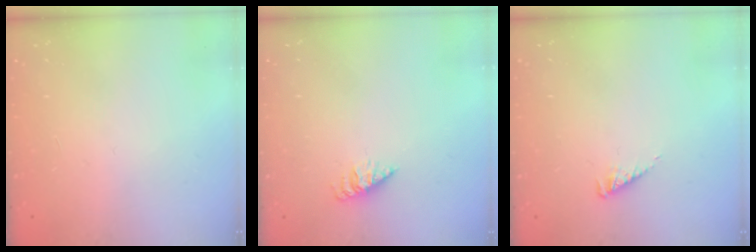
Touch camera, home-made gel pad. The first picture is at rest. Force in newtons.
{"total": 2.3, "press": 2.3, "slide": 0.3}
{"total": 2.5, "press": 2.4, "slide": 0.4}